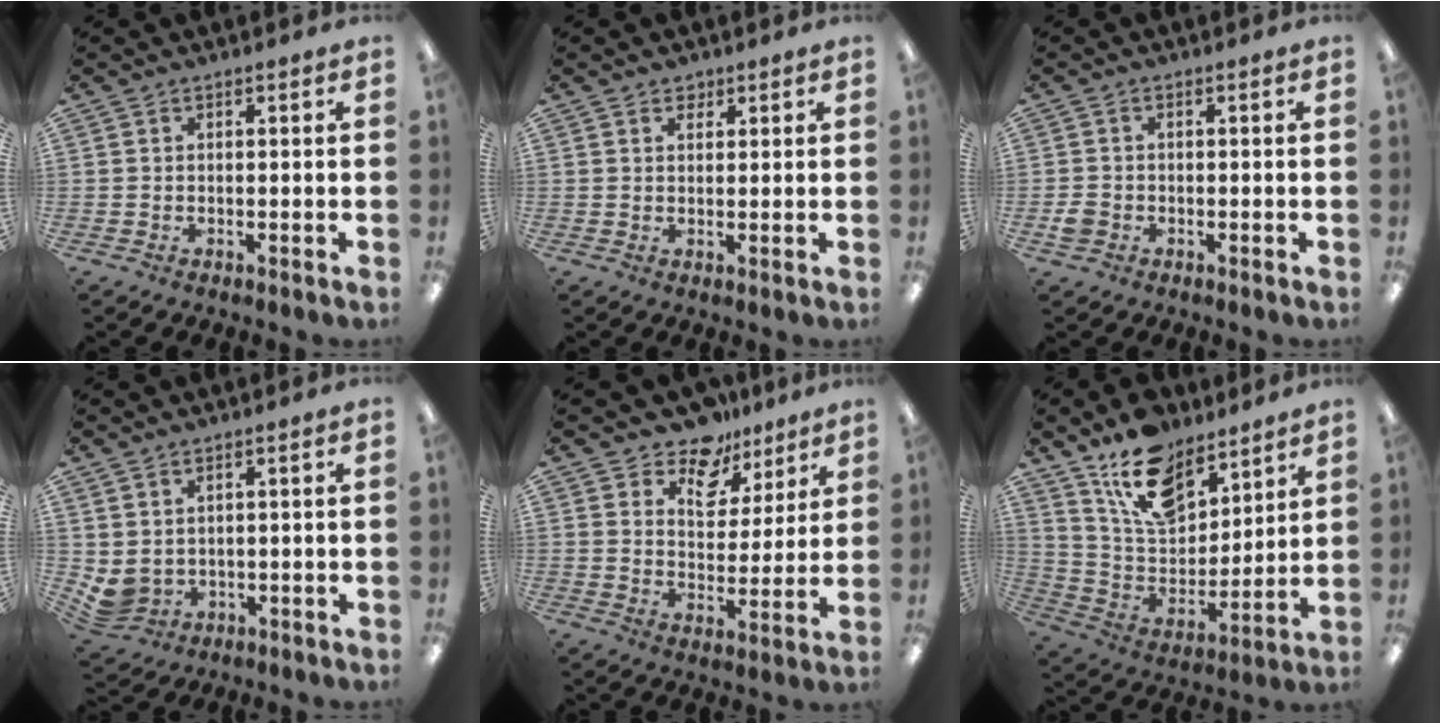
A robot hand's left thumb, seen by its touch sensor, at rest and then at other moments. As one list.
[{"total": 1.6, "force": [1.3, 1.0, 0.4], "torque": [0.001, -0.004, 0.022]}, {"total": 2.4, "force": [-1.2, 1.9, 1.0], "torque": [-0.014, 0.004, -0.022]}, {"total": 3.2, "force": [1.2, 2.7, 1.2], "torque": [-0.041, -0.012, 0.023]}, {"total": 10.8, "force": [8.5, 6.0, 3.1], "torque": [-0.054, -0.060, 0.158]}, {"total": 15.6, "force": [11.3, 8.2, 6.8], "torque": [-0.137, -0.061, 0.212]}]